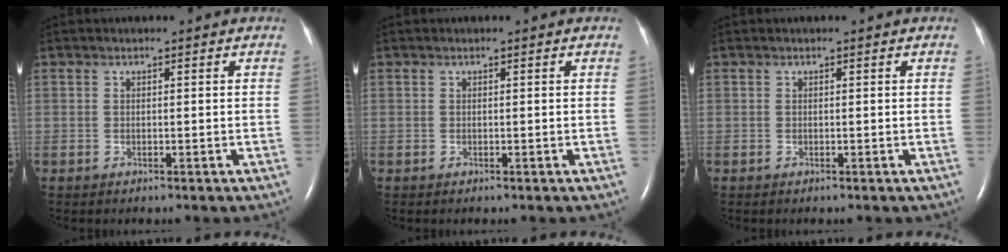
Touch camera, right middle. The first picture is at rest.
{"total": 0.0}
{"total": 0.0}